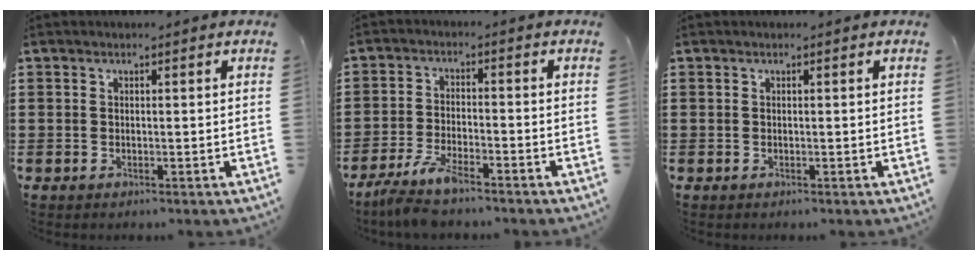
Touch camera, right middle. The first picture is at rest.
{"total": 5.3, "force": [-4.4, 0.5, 2.8], "torque": [-0.072, -0.014, -0.089]}
{"total": 0.0}